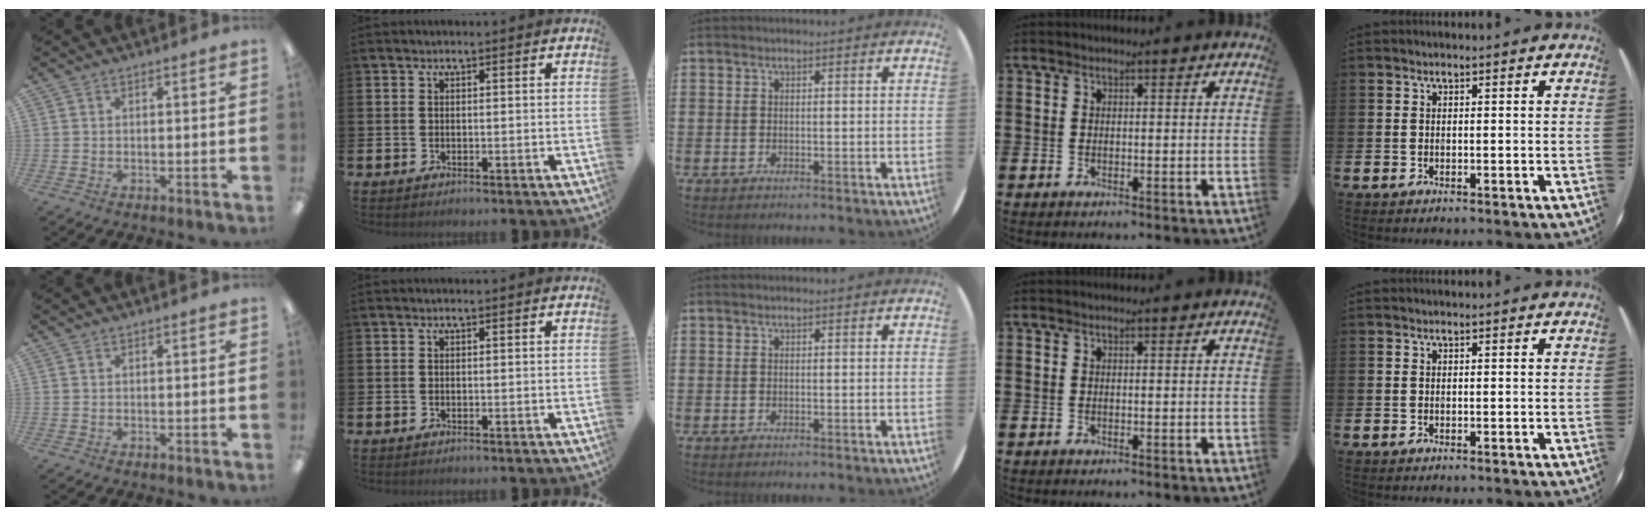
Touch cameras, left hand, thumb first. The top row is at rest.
{}